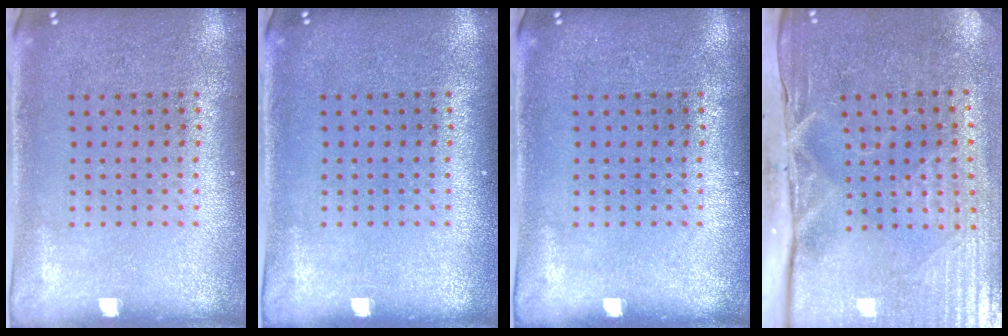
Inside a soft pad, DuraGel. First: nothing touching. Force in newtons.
{"total": 0.0}
{"total": 0.0}
{"total": 5.0, "press": 4.2, "slide": 2.7}